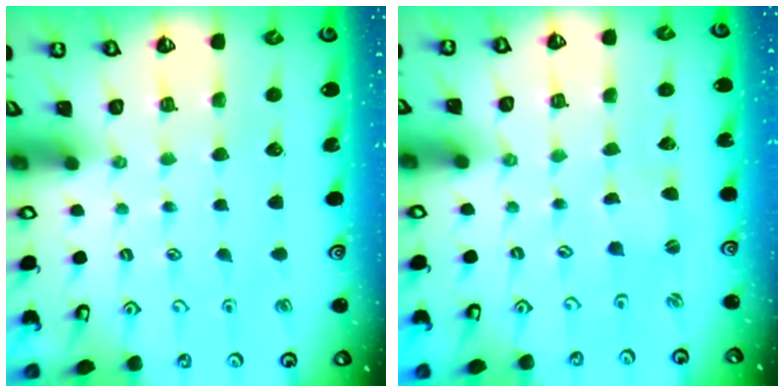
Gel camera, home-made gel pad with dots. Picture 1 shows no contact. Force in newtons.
{"total": 0.6, "press": 0.6, "slide": 0.0}